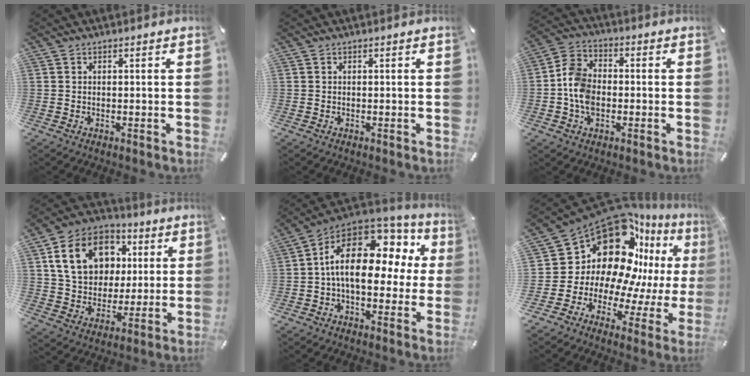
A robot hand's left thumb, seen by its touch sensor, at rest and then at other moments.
{"total": 0.0}
{"total": 8.3, "force": [-1.7, 6.3, 5.2], "torque": [-0.115, 0.016, -0.030]}
{"total": 16.4, "force": [4.4, 13.5, 8.1], "torque": [-0.152, 0.004, 0.086]}
{"total": 19.1, "force": [3.5, 10.8, 15.4], "torque": [-0.265, -0.012, 0.061]}
{"total": 21.0, "force": [11.0, 13.6, 11.6], "torque": [-0.211, -0.116, 0.203]}